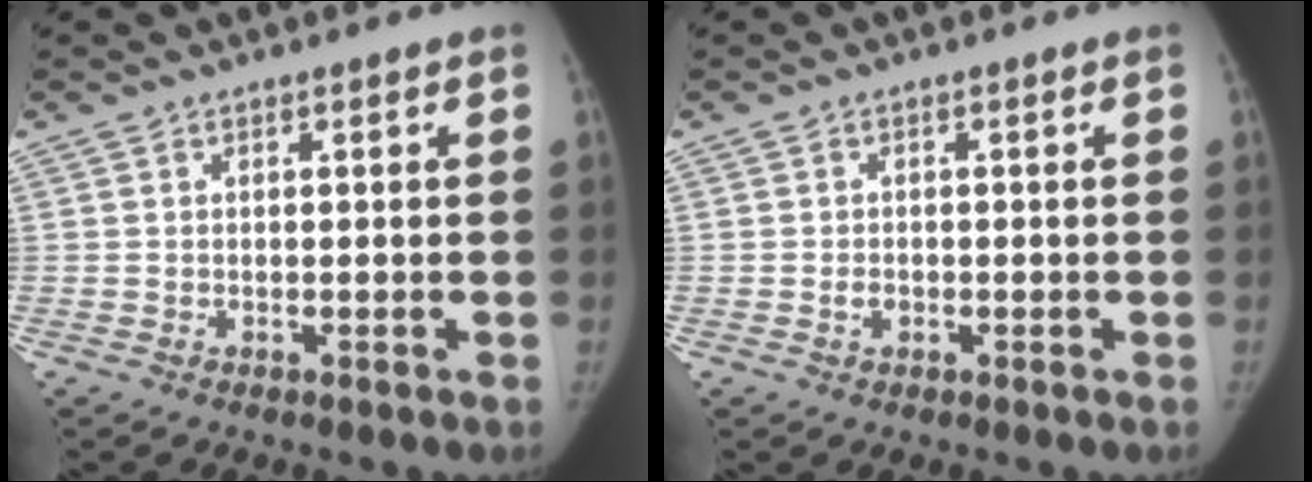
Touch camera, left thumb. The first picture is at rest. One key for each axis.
{"total": 1.5, "fx": -0.7, "fy": 1.1, "fz": 0.7, "tx": -0.010, "ty": 0.006, "tz": -0.012}